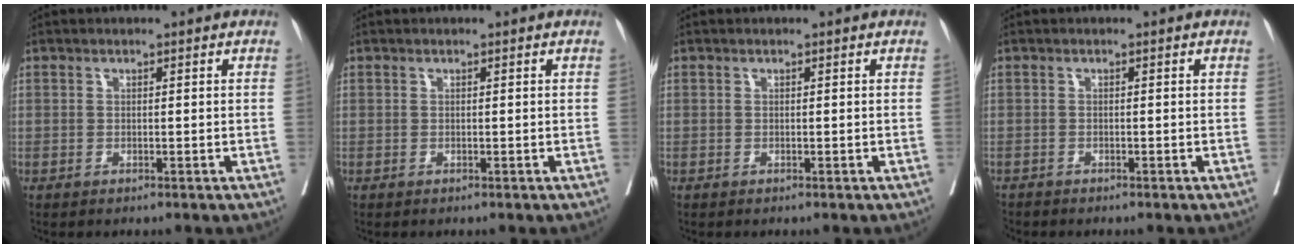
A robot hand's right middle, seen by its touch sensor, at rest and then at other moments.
{"total": 0.0}
{"total": 0.0}
{"total": 1.1, "force": [-1.1, 0.2, 0.0], "torque": [-0.006, -0.005, -0.023]}